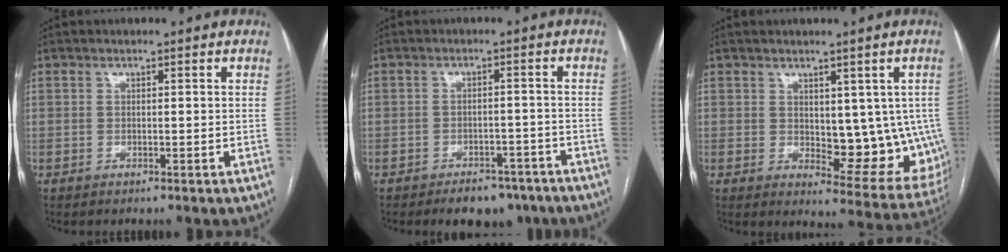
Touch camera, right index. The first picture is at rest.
{"total": 6.8, "force": [-5.3, 3.4, 2.5], "torque": [-0.022, 0.008, -0.073]}
{"total": 12.3, "force": [0.4, 5.8, 10.8], "torque": [-0.120, -0.008, 0.019]}